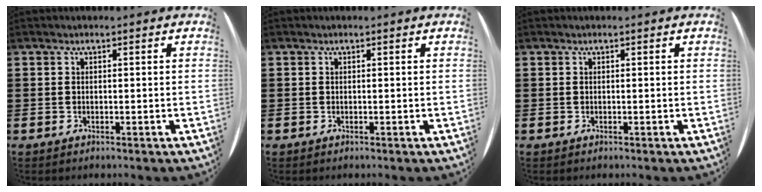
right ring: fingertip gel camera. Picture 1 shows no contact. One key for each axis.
{"total": 0.0}
{"total": 0.0}